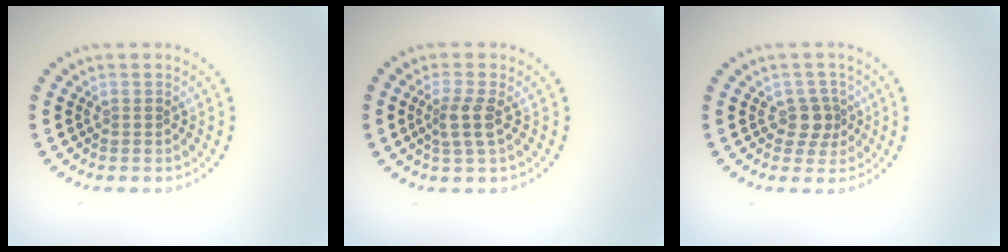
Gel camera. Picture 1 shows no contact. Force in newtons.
{"total": 2.2, "press": 1.8, "slide": 1.3}
{"total": 2.1, "press": 1.7, "slide": 1.3}